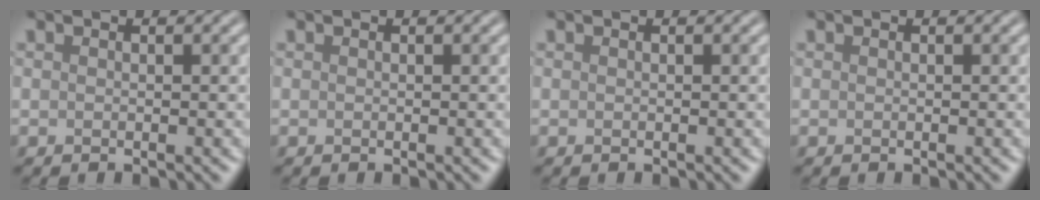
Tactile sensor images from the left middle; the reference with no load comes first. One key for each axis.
{"total": 0.0}
{"total": 0.0}
{"total": 0.0}